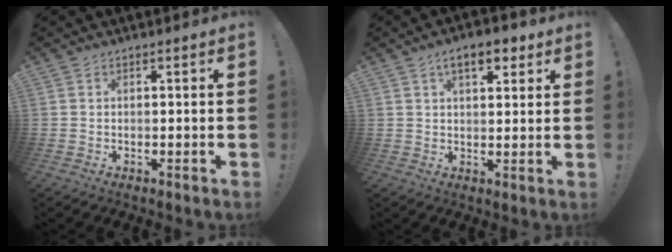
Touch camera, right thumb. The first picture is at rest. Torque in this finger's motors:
{"motor_torque": [-0.22, 0.33, 0.63, 0.45, 0.03]}